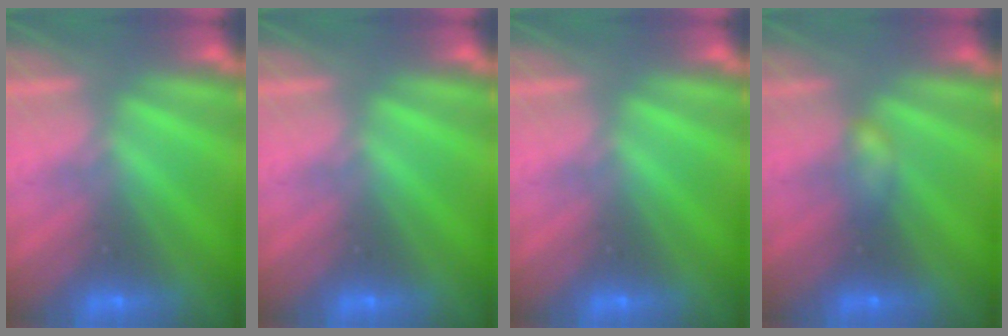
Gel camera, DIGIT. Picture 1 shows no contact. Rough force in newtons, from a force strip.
{"total": 0.0}
{"total": 0.0}
{"total": 2.3}